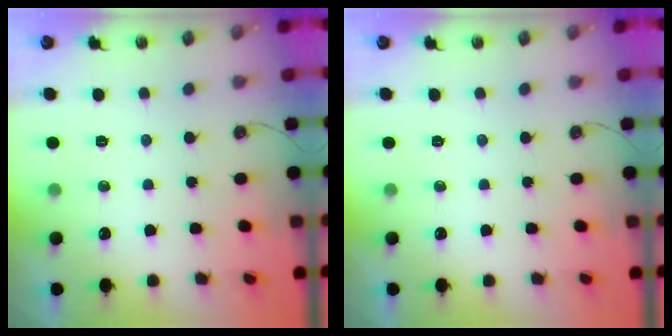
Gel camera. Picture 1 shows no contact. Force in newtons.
{"total": 0.0}